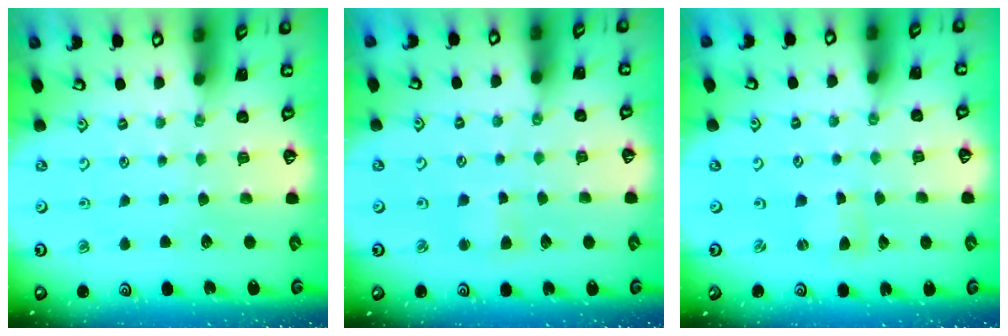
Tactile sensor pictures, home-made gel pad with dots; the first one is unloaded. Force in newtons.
{"total": 2.6, "press": 2.6, "slide": 0.4}
{"total": 0.6, "press": 0.6, "slide": 0.1}